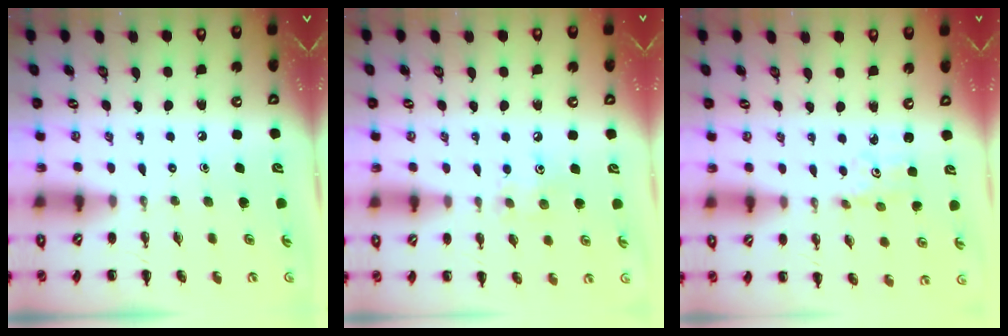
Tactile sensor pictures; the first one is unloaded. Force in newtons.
{"total": 6.4, "press": 6.2, "slide": 1.6}
{"total": 2.1, "press": 2.0, "slide": 0.6}